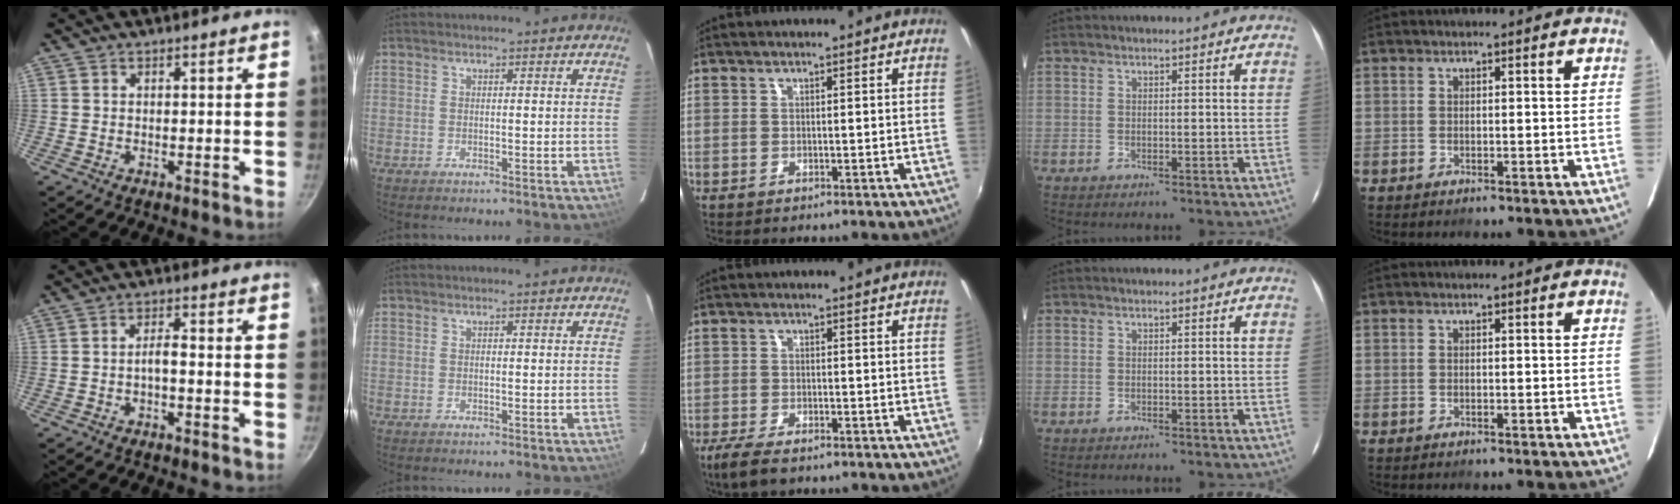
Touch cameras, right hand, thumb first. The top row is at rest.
{"thumb": {"total": 2.6, "force": [-1.1, 0.8, 2.2], "torque": [-0.041, 0.019, -0.022]}, "middle": {"total": 5.6, "force": [-4.1, 1.6, 3.5], "torque": [-0.090, -0.019, -0.075]}}